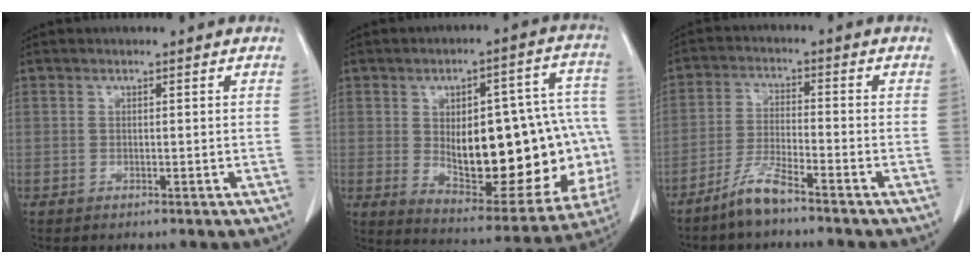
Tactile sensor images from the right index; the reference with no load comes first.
{"total": 26.4, "force": [-2.2, 10.1, 24.4], "torque": [-0.278, 0.028, 0.006]}
{"total": 5.6, "force": [-4.5, 0.3, 3.3], "torque": [-0.073, -0.011, -0.094]}